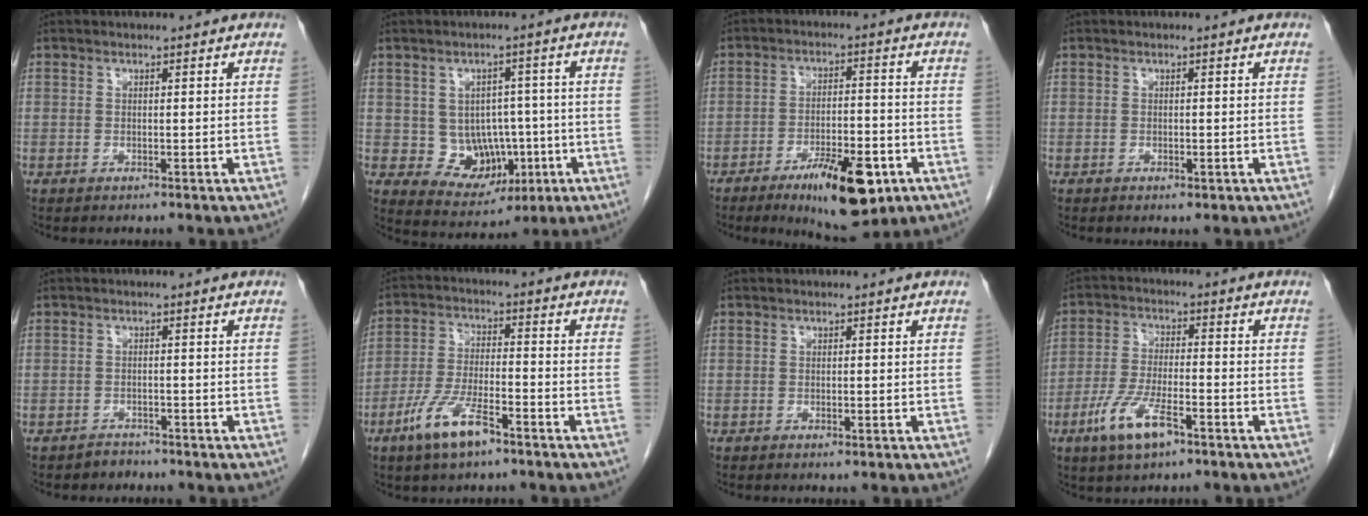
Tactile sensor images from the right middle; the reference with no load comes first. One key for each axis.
{"total": 3.5, "fx": -0.4, "fy": 2.8, "fz": 2.1, "tx": -0.029, "ty": 0.000, "tz": 0.005}
{"total": 12.1, "fx": -6.4, "fy": 3.6, "fz": 9.6, "tx": -0.146, "ty": -0.008, "tz": -0.090}
{"total": 1.1, "fx": -0.6, "fy": 0.5, "fz": 0.8, "tx": -0.011, "ty": -0.001, "tz": -0.002}
{"total": 1.6, "fx": -1.4, "fy": 0.8, "fz": -0.3, "tx": -0.002, "ty": 0.002, "tz": -0.023}
{"total": 8.6, "fx": -5.3, "fy": 2.3, "fz": 6.4, "tx": -0.135, "ty": -0.005, "tz": -0.098}
{"total": 0.7, "fx": -0.4, "fy": 0.2, "fz": 0.5, "tx": -0.009, "ty": -0.001, "tz": -0.003}
{"total": 8.3, "fx": -4.6, "fy": 2.3, "fz": 6.5, "tx": -0.139, "ty": -0.007, "tz": -0.084}